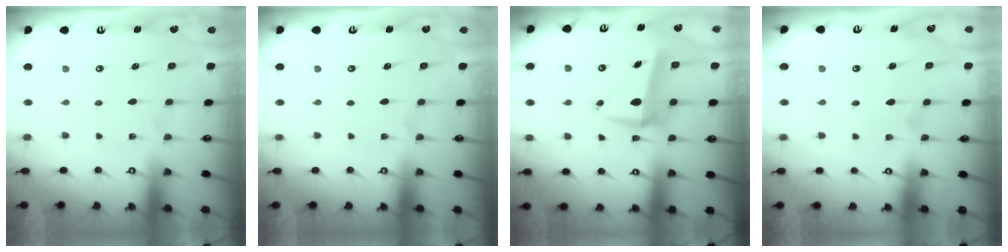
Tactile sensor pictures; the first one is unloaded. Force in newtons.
{"total": 0.0}
{"total": 8.8, "press": 8.7, "slide": 1.5}
{"total": 3.4, "press": 3.4, "slide": 0.3}